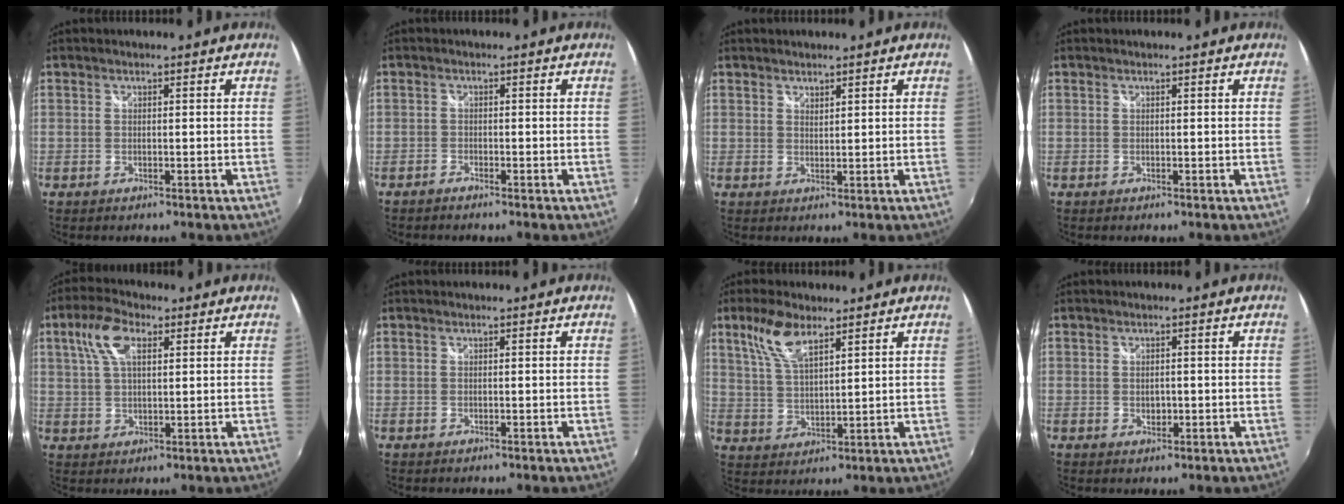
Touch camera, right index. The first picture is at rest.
{"total": 1.2, "force": [-1.1, 0.3, 0.2], "torque": [-0.012, -0.002, -0.025]}
{"total": 1.3, "force": [1.2, 0.5, 0.2], "torque": [-0.001, 0.001, 0.020]}
{"total": 0.0}
{"total": 8.0, "force": [3.2, 3.8, 6.3], "torque": [-0.128, 0.021, 0.060]}
{"total": 0.0}
{"total": 8.2, "force": [5.1, 3.1, 5.6], "torque": [-0.113, 0.011, 0.105]}
{"total": 2.1, "force": [-0.2, 1.6, 1.4], "torque": [-0.021, -0.001, -0.002]}